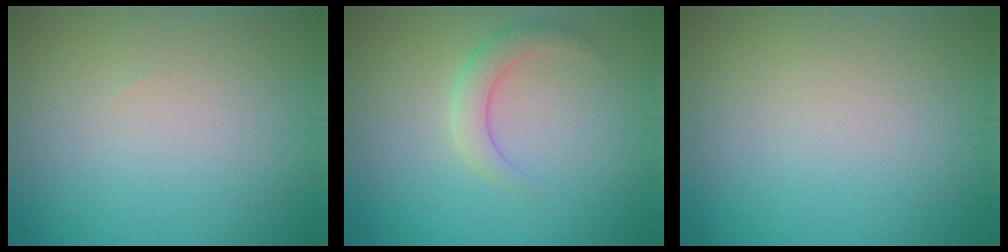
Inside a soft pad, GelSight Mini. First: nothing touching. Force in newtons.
{"total": 2.2, "press": 2.2, "slide": 0.2}
{"total": 0.0}